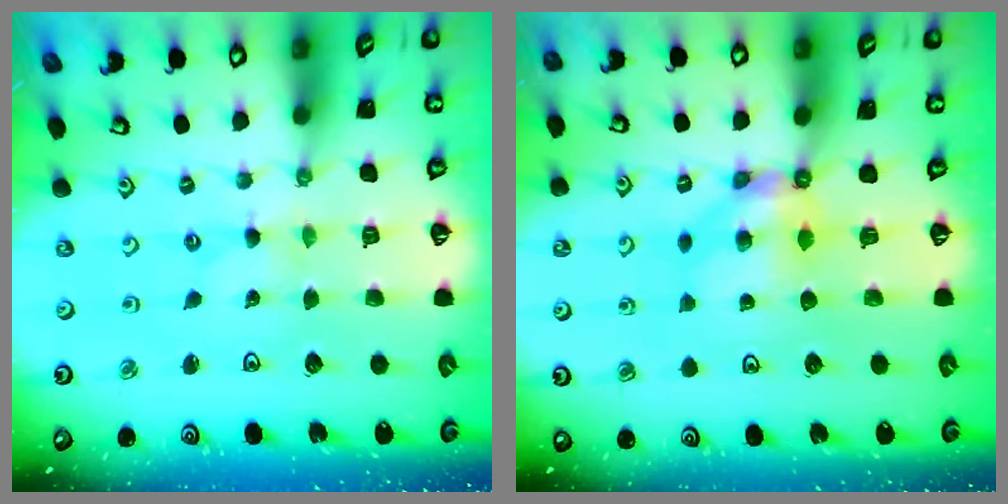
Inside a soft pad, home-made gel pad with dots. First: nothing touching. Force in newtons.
{"total": 6.1, "press": 6.1, "slide": 0.2}